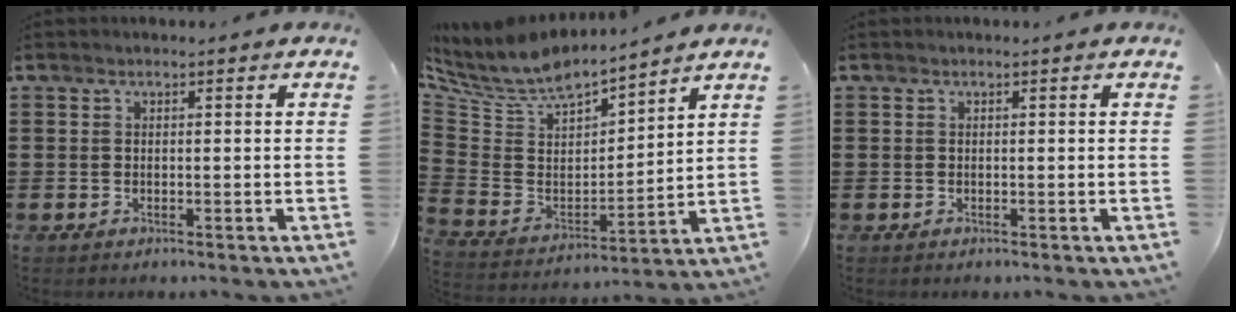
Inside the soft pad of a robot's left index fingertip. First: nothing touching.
{"total": 7.0, "force": [6.1, 2.0, 2.6], "torque": [-0.085, -0.045, 0.101]}
{"total": 0.0}